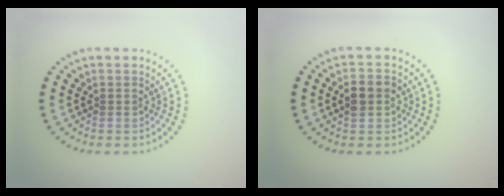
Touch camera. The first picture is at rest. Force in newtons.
{"total": 3.0, "press": 3.0, "slide": 0.2}